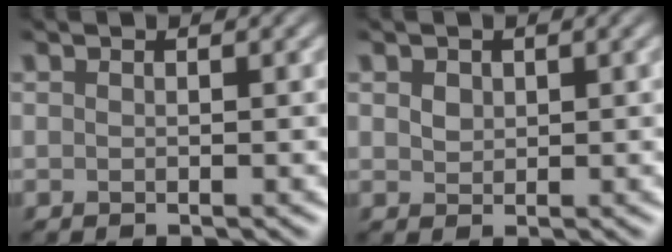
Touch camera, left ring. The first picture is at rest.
{"total": 1.1, "force": [0.4, 0.8, 0.5], "torque": [-0.010, 0.000, 0.009]}